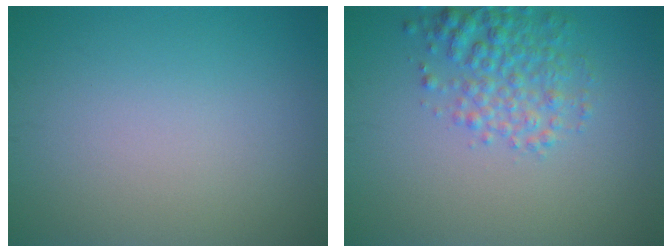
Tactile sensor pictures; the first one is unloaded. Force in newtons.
{"total": 3.7, "press": 3.7, "slide": 0.1}